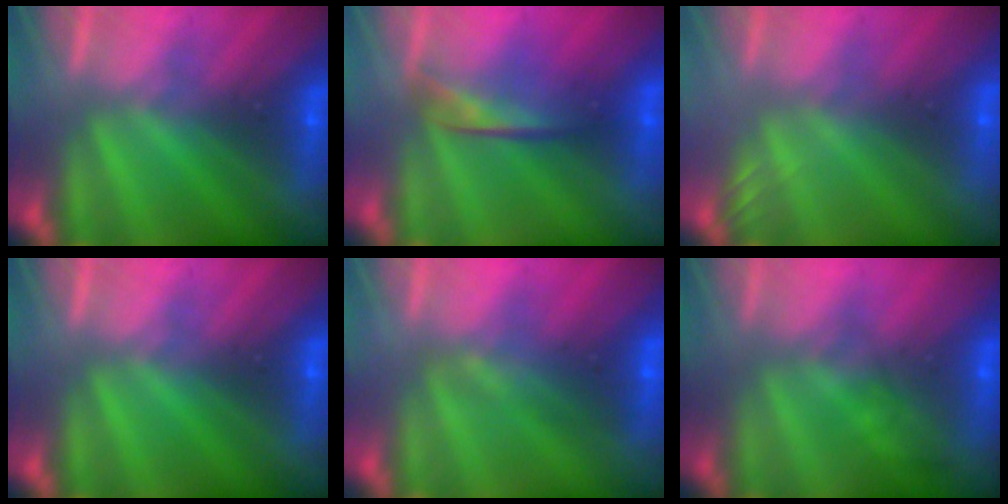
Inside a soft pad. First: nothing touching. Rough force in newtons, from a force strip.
{"total": 2.0}
{"total": 2.0}
{"total": 0.0}
{"total": 1.6}
{"total": 1.1}